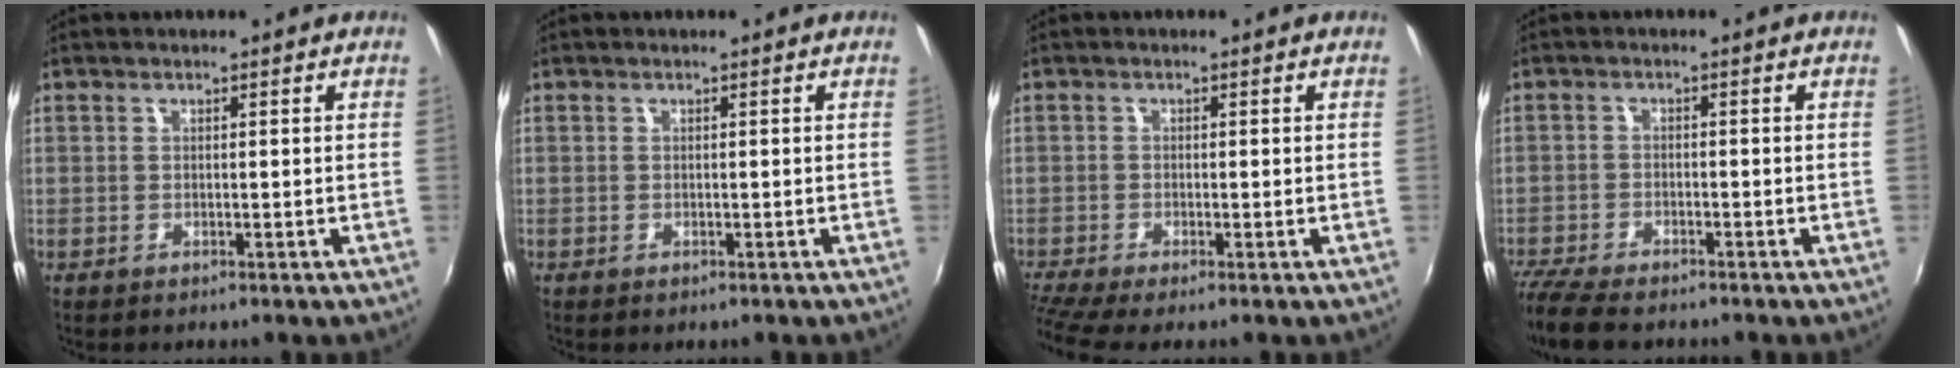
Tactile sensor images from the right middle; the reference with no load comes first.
{"total": 0.0}
{"total": 4.3, "force": [-3.3, -0.5, 2.6], "torque": [-0.068, -0.025, -0.070]}
{"total": 9.2, "force": [-7.8, 2.2, 4.3], "torque": [-0.119, -0.039, -0.142]}